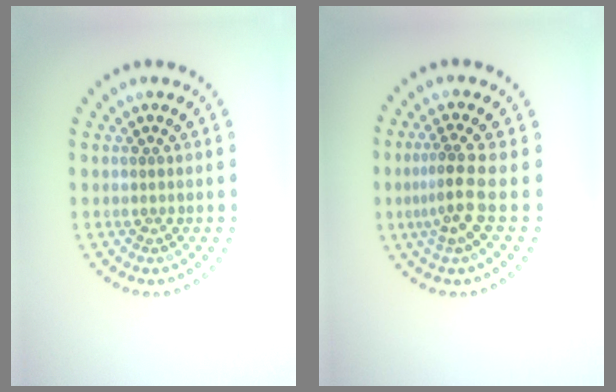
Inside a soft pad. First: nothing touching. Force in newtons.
{"total": 3.0, "press": 2.2, "slide": 2.0}